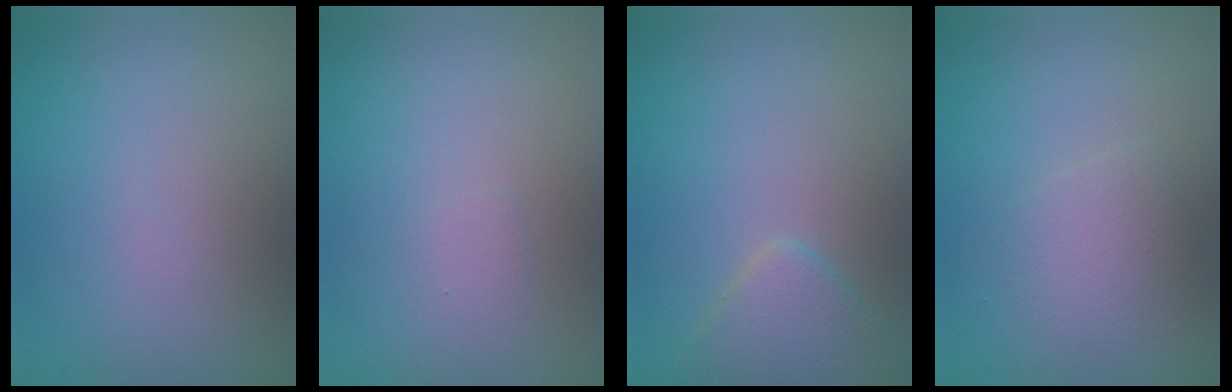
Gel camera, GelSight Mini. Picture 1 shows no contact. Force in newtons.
{"total": 0.6, "press": 0.6, "slide": 0.1}
{"total": 2.7, "press": 2.7, "slide": 0.2}
{"total": 2.0, "press": 2.0, "slide": 0.2}